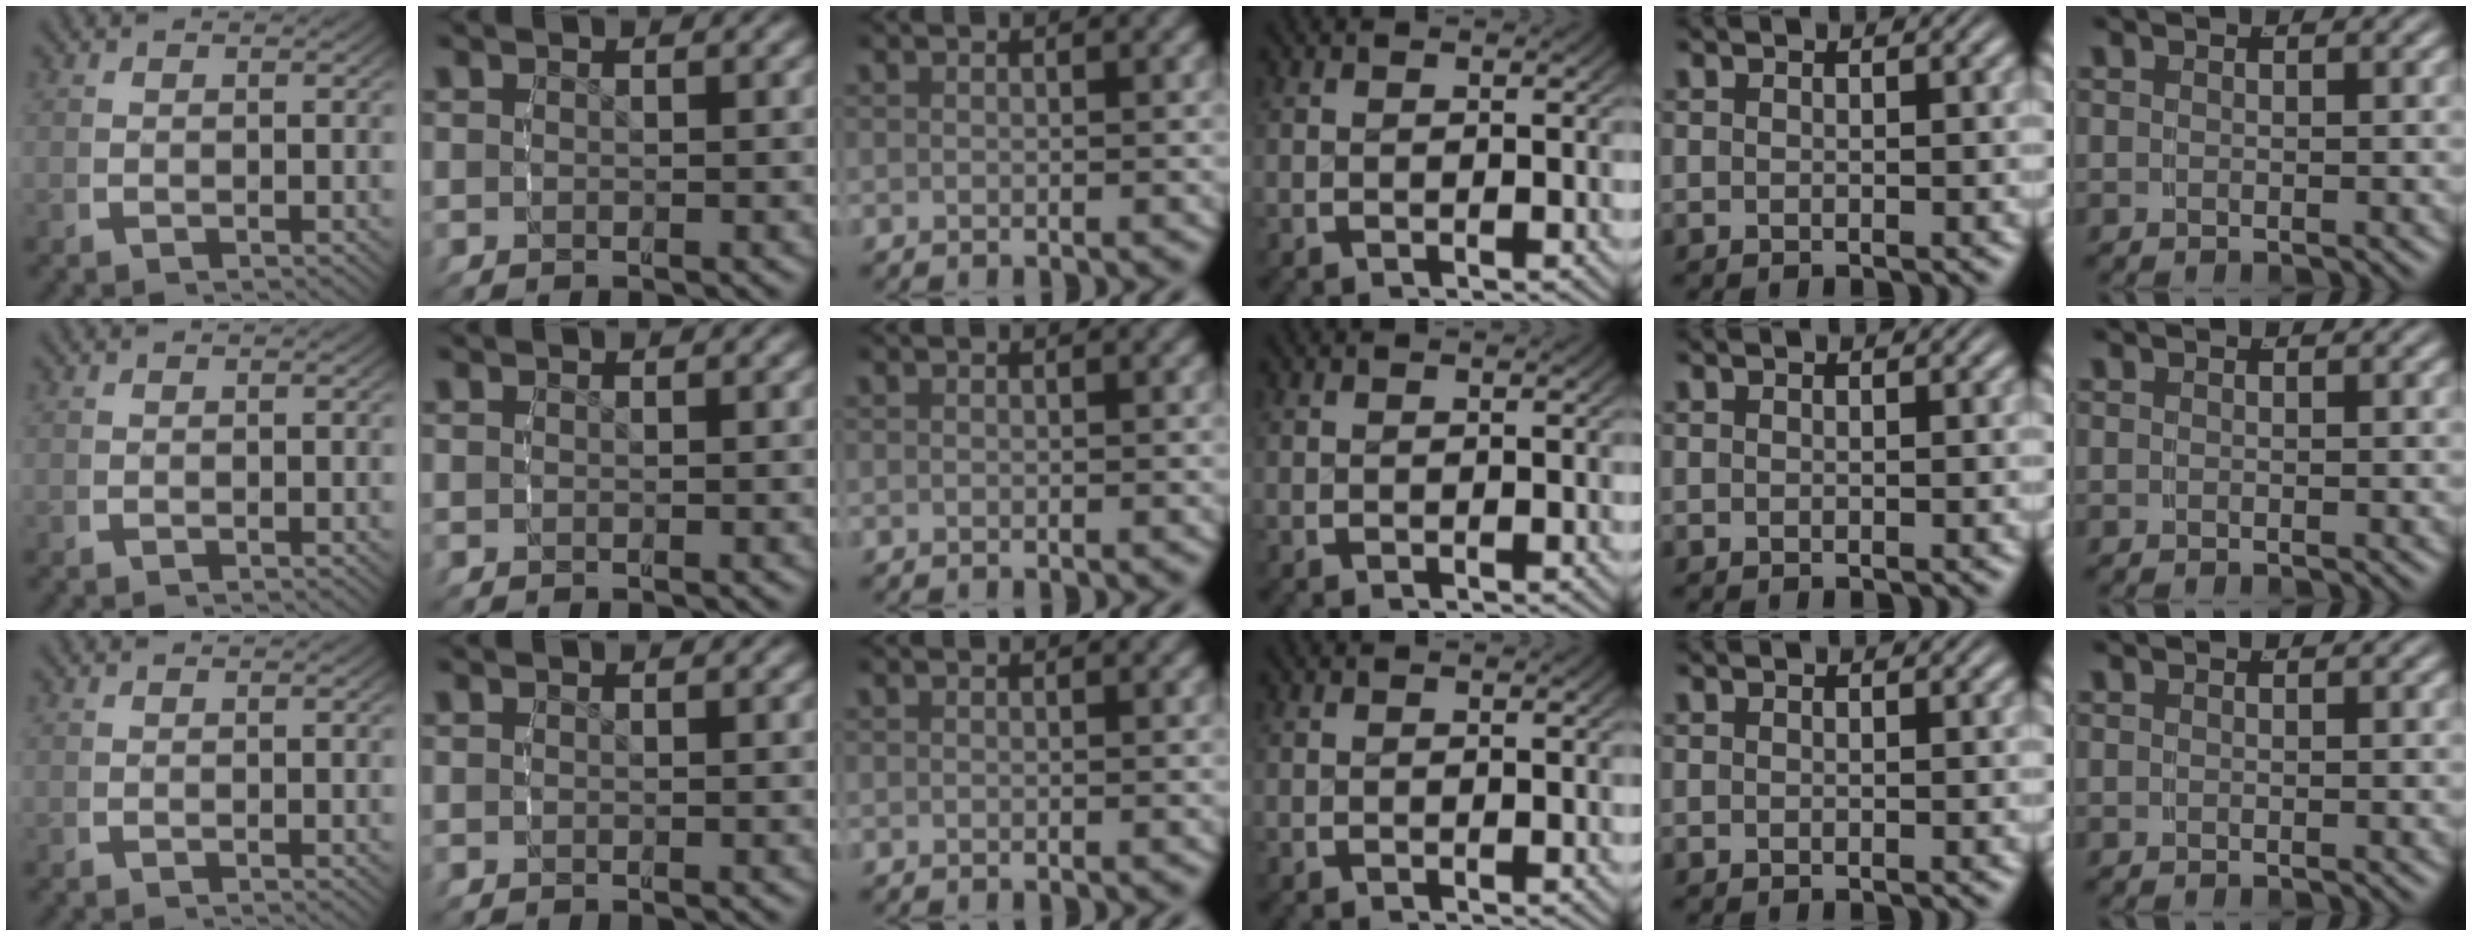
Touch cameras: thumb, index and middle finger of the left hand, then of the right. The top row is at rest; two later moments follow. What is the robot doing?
{"motion": "reach", "object": "shorts"}